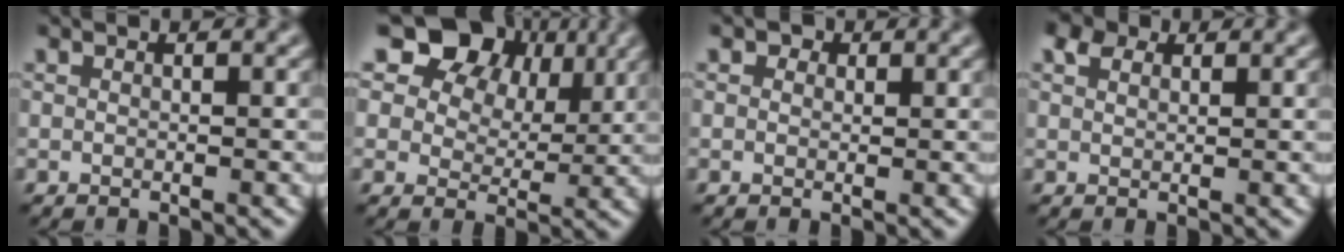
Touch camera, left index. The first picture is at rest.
{"total": 10.3, "force": [6.0, 6.9, 4.8], "torque": [-0.099, 0.009, 0.104]}
{"total": 1.3, "force": [0.7, 0.9, 0.5], "torque": [-0.007, -0.001, 0.001]}
{"total": 2.2, "force": [1.5, 1.2, 1.1], "torque": [-0.025, 0.006, 0.023]}